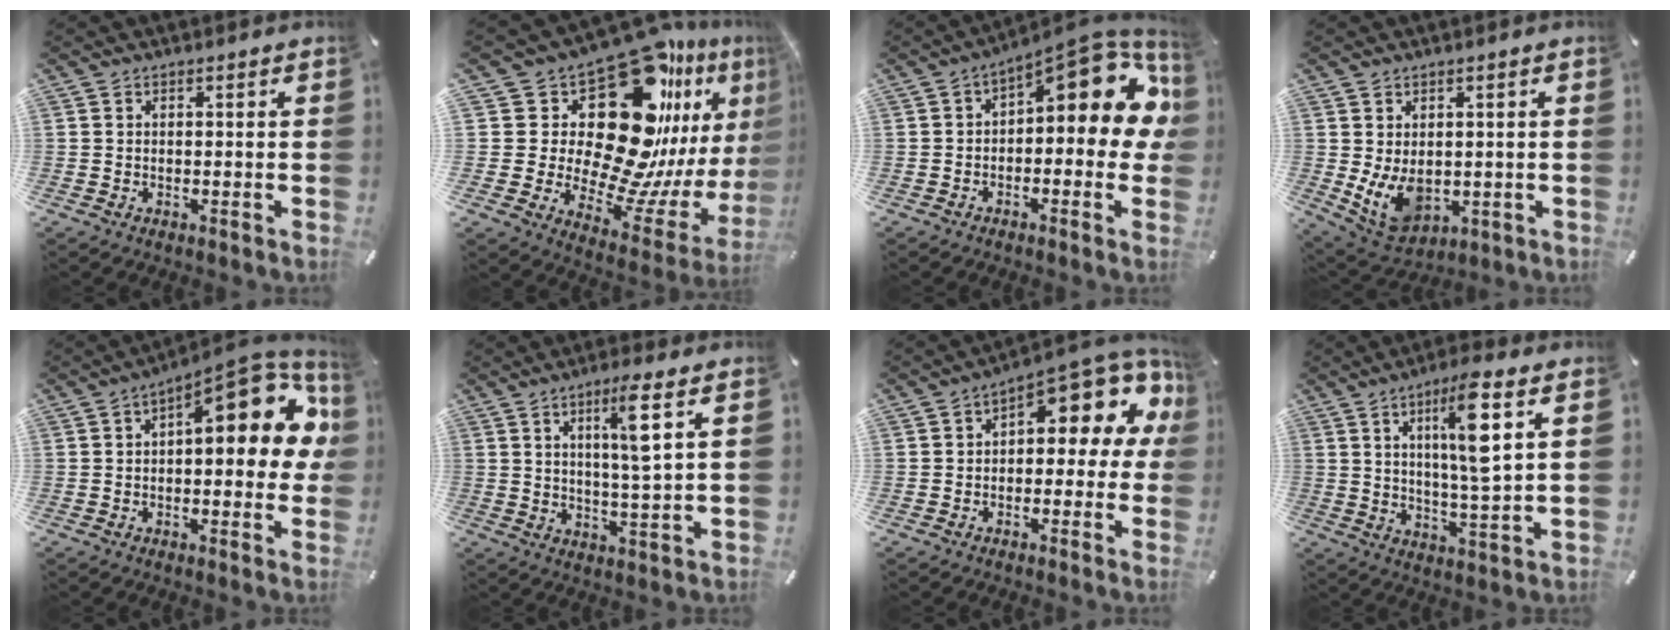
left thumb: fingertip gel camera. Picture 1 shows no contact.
{"total": 29.0, "force": [13.3, 15.4, 20.6], "torque": [-0.338, -0.143, 0.245]}
{"total": 12.7, "force": [3.7, 5.7, 10.7], "torque": [-0.127, -0.039, 0.058]}
{"total": 8.6, "force": [-0.3, 6.7, 5.4], "torque": [-0.108, -0.004, 0.000]}
{"total": 16.2, "force": [4.8, 7.0, 13.8], "torque": [-0.166, -0.044, 0.076]}
{"total": 8.2, "force": [3.3, 0.5, 7.5], "torque": [-0.130, -0.008, 0.046]}
{"total": 11.4, "force": [6.5, 4.9, 8.0], "torque": [-0.104, -0.061, 0.108]}
{"total": 12.1, "force": [4.2, 2.0, 11.2], "torque": [-0.179, -0.010, 0.060]}